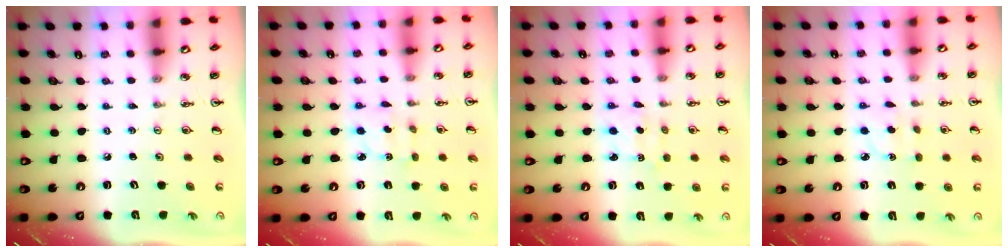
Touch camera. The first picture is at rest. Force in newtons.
{"total": 2.3, "press": 2.3, "slide": 0.2}
{"total": 2.2, "press": 2.1, "slide": 0.5}
{"total": 2.8, "press": 2.6, "slide": 0.8}